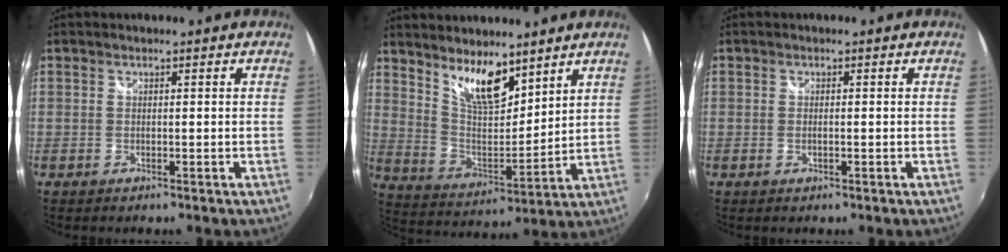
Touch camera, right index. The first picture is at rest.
{"total": 11.2, "force": [8.0, 3.8, 6.8], "torque": [-0.119, -0.004, 0.155]}
{"total": 0.9, "force": [-0.2, 0.3, 0.9], "torque": [-0.019, -0.001, -0.005]}